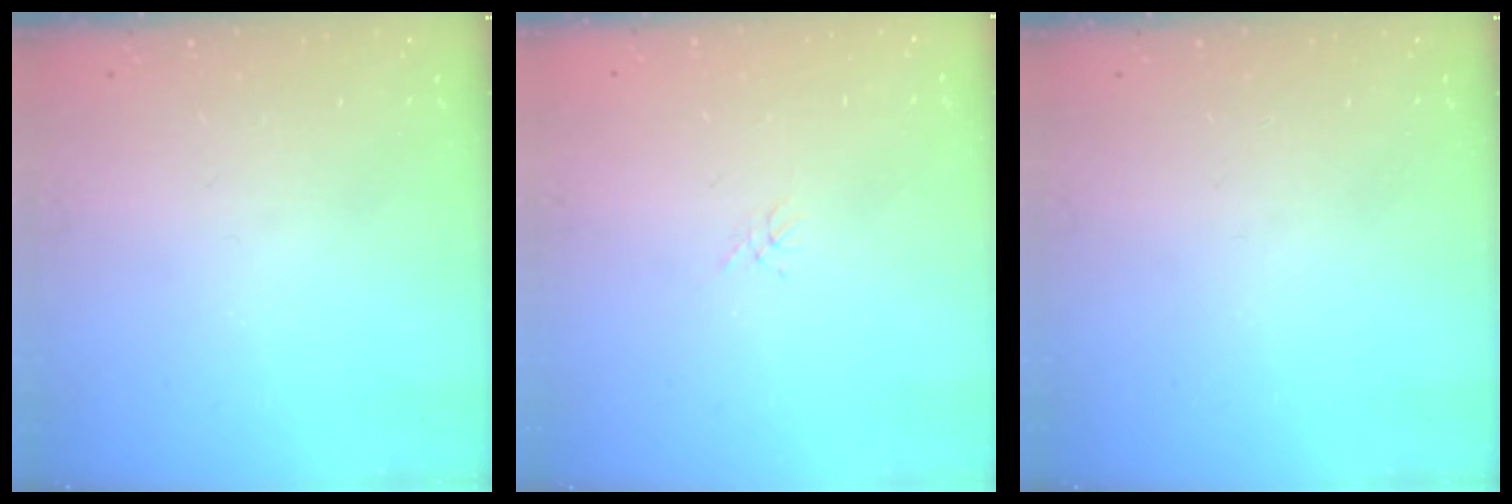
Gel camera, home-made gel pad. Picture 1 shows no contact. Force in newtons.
{"total": 0.0}
{"total": 0.0}